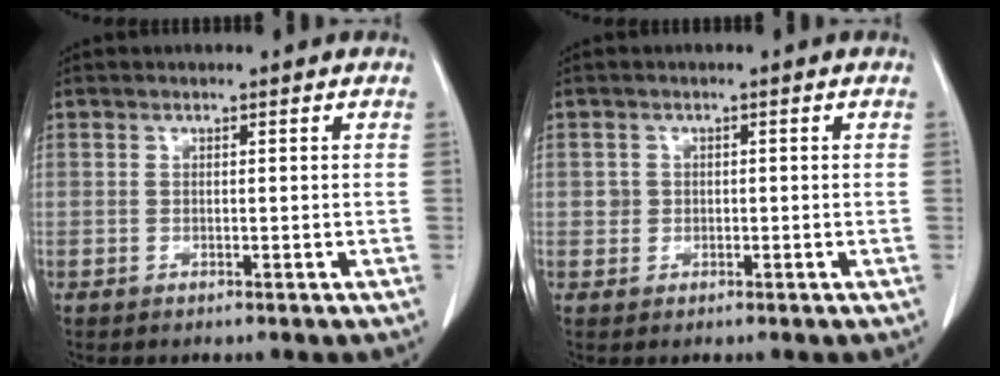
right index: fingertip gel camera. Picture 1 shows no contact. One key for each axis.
{"total": 1.4, "fx": 0.2, "fy": 1.4, "fz": 0.2, "tx": 0.004, "ty": 0.006, "tz": 0.004}